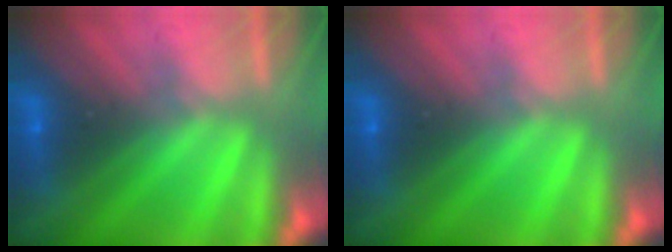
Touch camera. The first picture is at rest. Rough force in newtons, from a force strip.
{"total": 0.0}